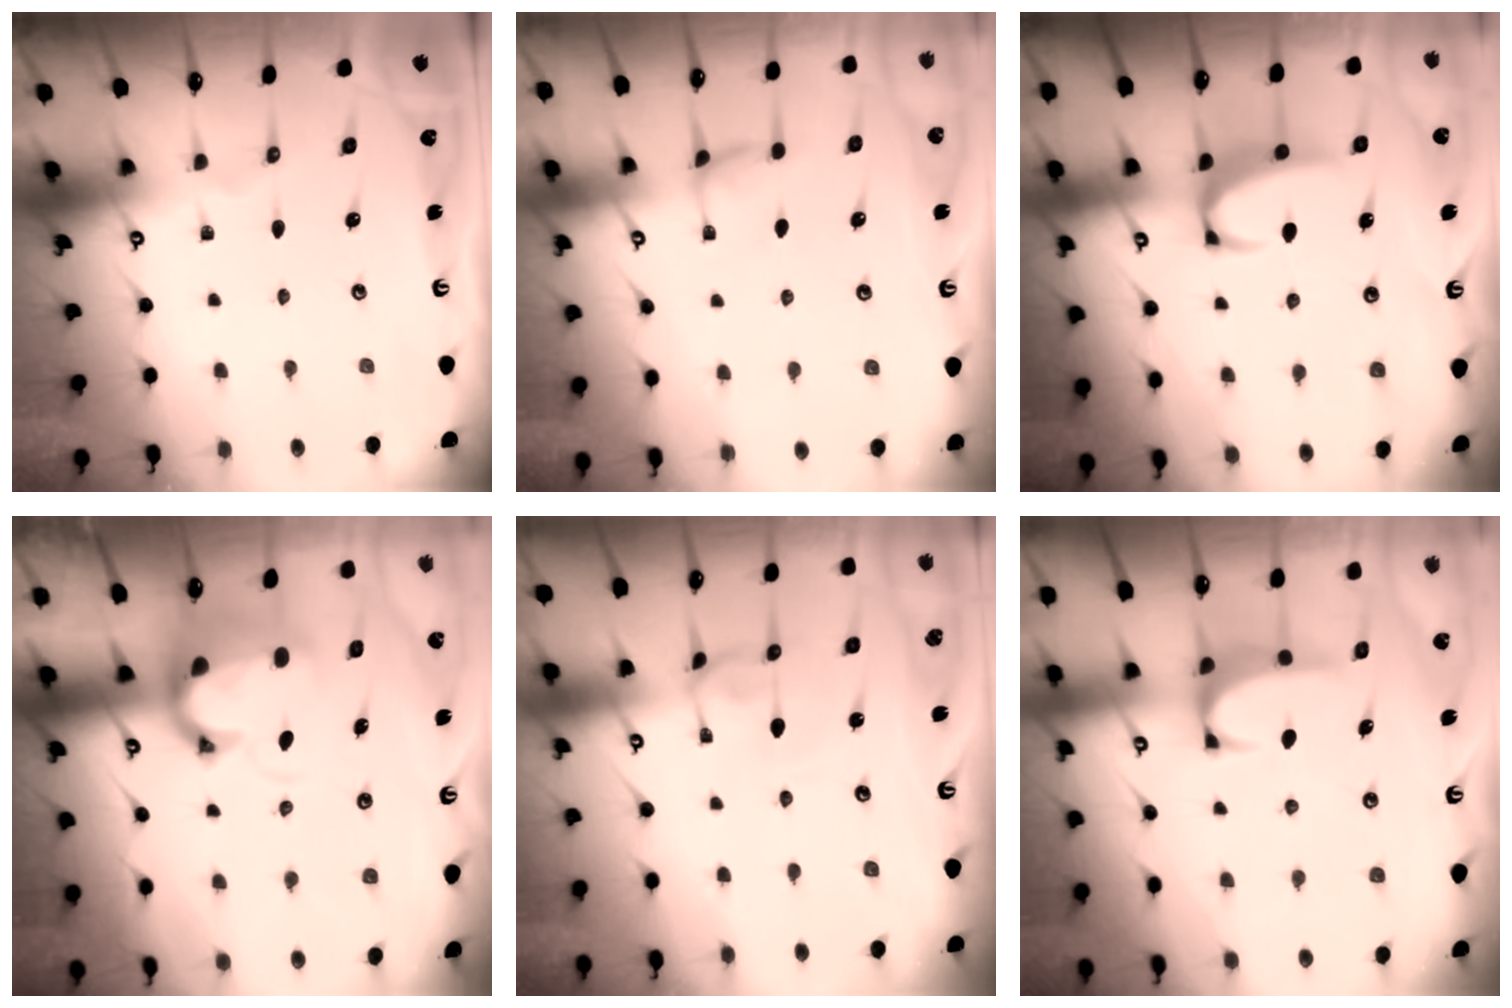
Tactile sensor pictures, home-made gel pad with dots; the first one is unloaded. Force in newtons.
{"total": 1.5, "press": 1.4, "slide": 0.5}
{"total": 3.4, "press": 3.3, "slide": 0.8}
{"total": 3.0, "press": 2.7, "slide": 1.3}
{"total": 1.5, "press": 1.5, "slide": 0.3}
{"total": 1.4, "press": 1.3, "slide": 0.5}